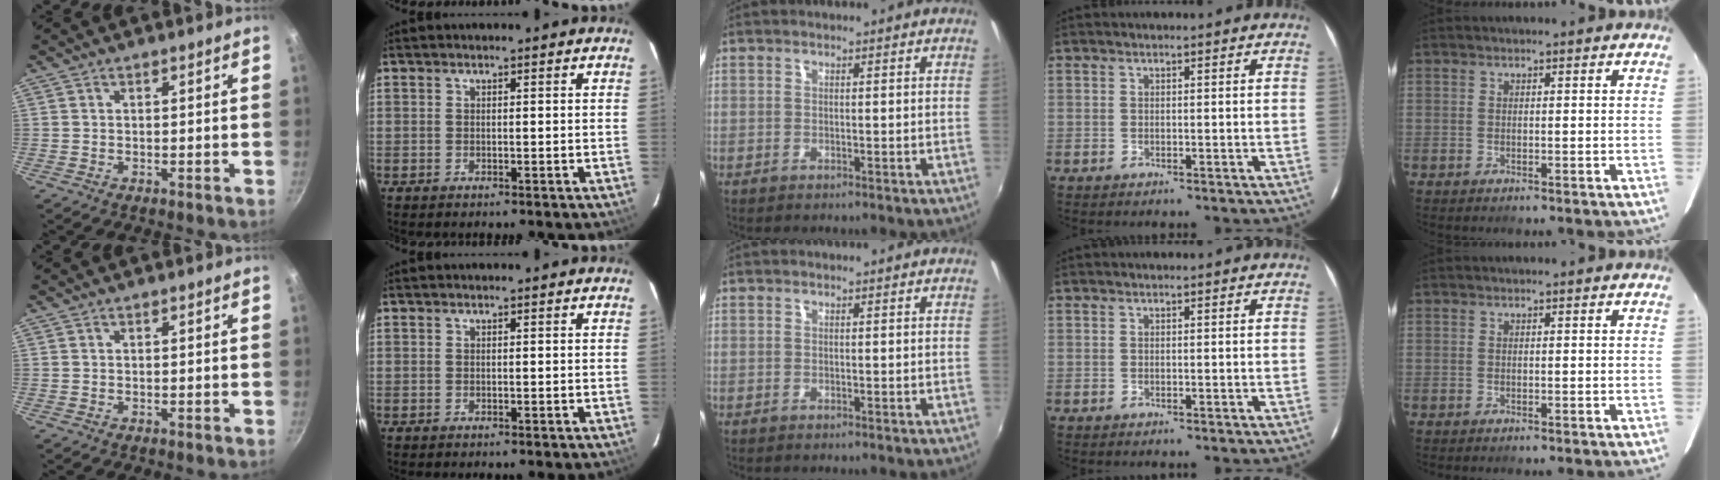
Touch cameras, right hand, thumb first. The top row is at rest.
{}